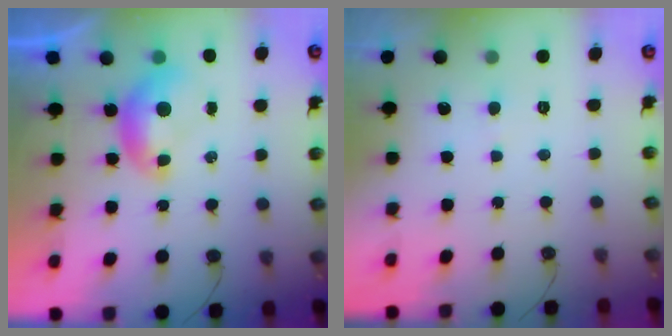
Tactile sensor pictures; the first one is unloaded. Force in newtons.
{"total": 0.0}